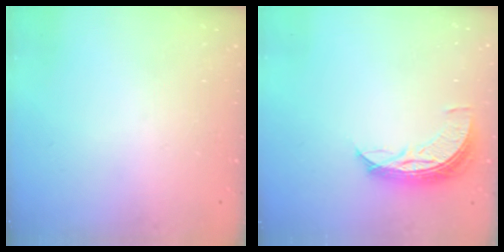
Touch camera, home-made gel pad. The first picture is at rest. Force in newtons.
{"total": 8.2, "press": 8.1, "slide": 0.3}